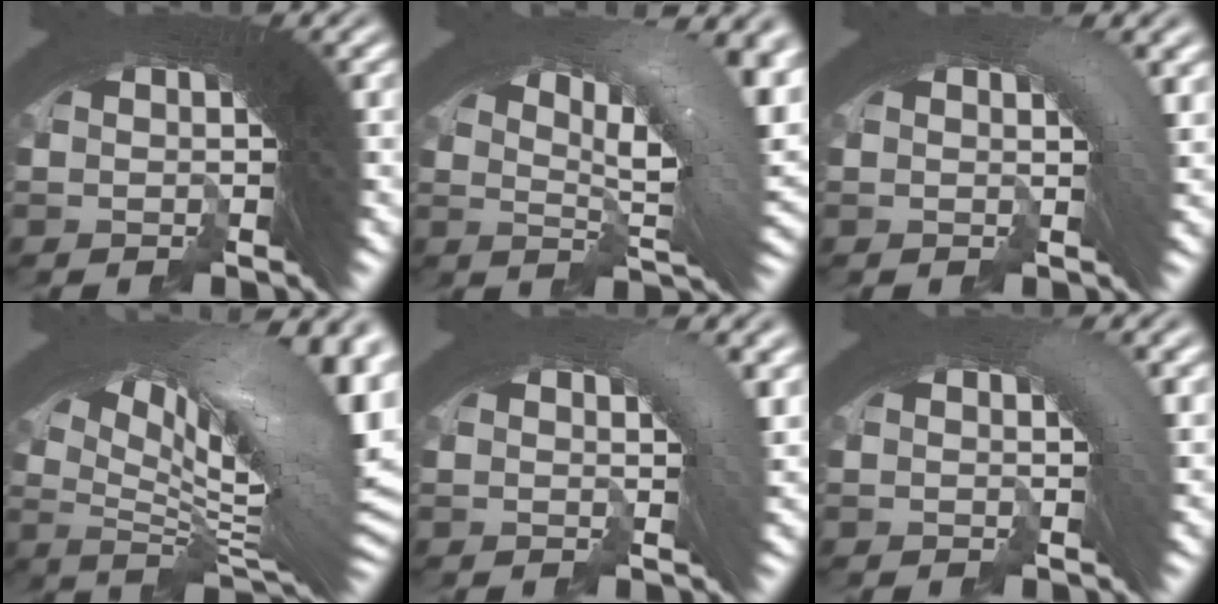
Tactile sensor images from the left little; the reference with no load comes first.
{"total": 10.8, "force": [2.0, 4.4, 9.7], "torque": [-0.131, 0.015, 0.016]}
{"total": 2.6, "force": [0.5, 0.6, 2.5], "torque": [-0.028, 0.007, 0.000]}
{"total": 14.7, "force": [1.1, 6.6, 13.1], "torque": [-0.170, 0.009, 0.004]}
{"total": 3.2, "force": [0.7, 0.9, 3.0], "torque": [-0.033, 0.008, 0.002]}
{"total": 2.0, "force": [0.3, 0.4, 1.9], "torque": [-0.022, 0.006, -0.001]}